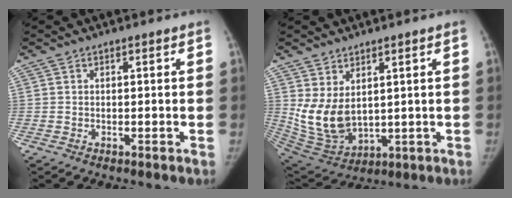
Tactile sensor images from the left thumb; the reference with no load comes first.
{"total": 10.7, "force": [2.7, 6.6, 7.9], "torque": [-0.144, -0.025, 0.079]}